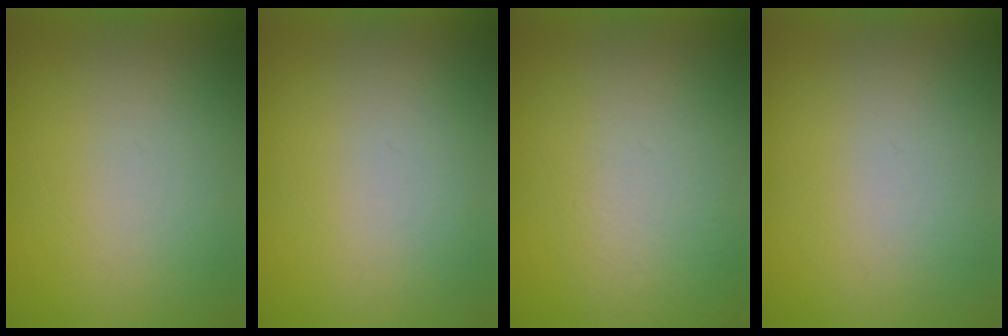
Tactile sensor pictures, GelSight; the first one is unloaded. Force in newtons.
{"total": 1.0}
{"total": 4.2}
{"total": 2.0}